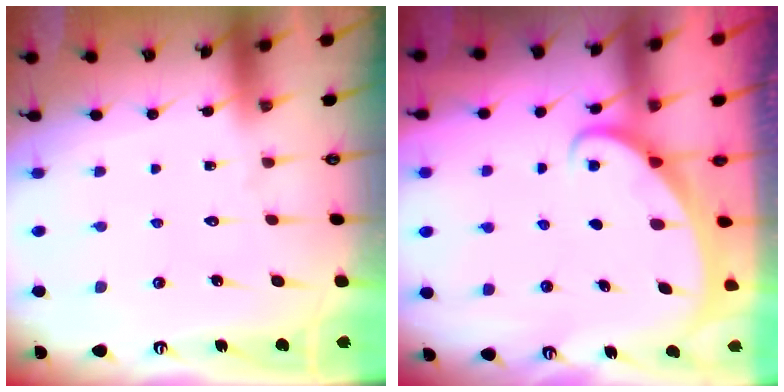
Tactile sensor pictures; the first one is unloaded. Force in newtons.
{"total": 1.8, "press": 1.8, "slide": 0.2}